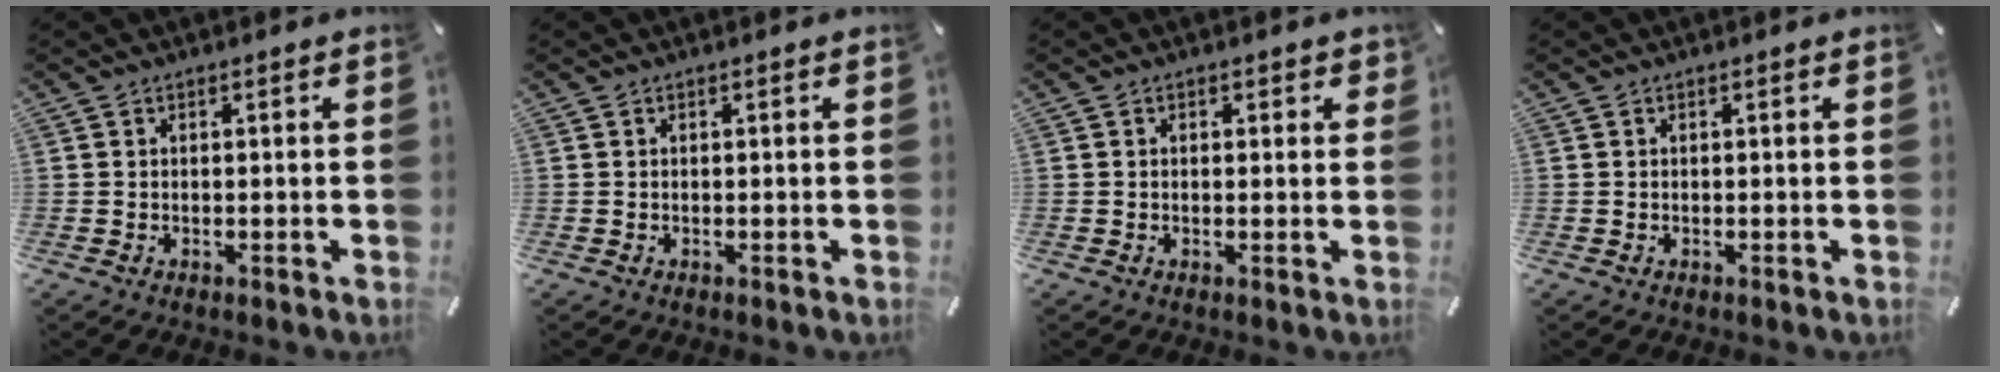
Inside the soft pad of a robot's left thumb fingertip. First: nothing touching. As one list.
[{"total": 0.0}, {"total": 1.0, "force": [0.2, 0.8, 0.7], "torque": [0.002, -0.001, 0.000]}, {"total": 0.0}]